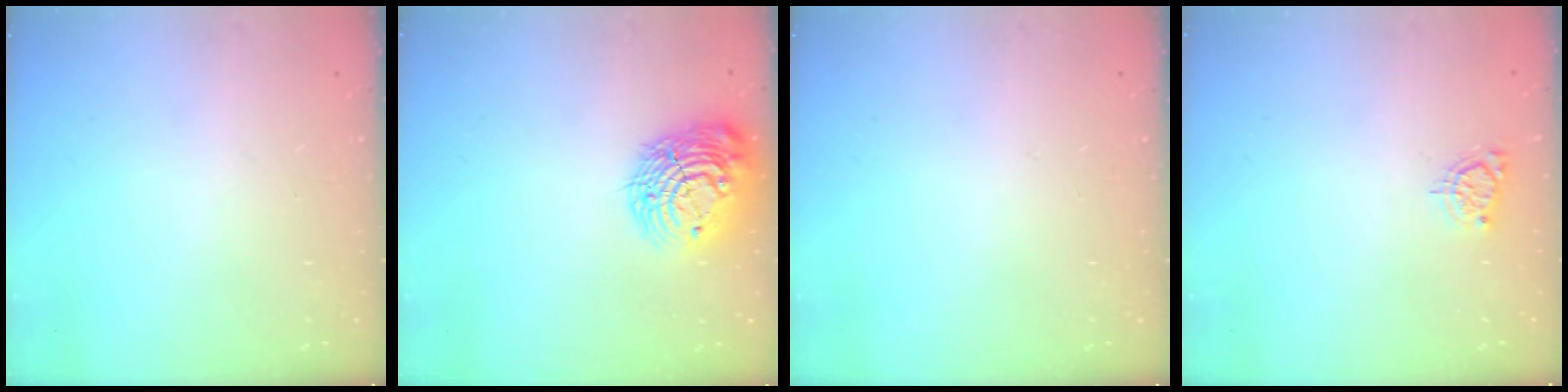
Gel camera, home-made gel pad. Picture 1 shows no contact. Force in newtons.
{"total": 15.0, "press": 14.9, "slide": 1.1}
{"total": 0.0}
{"total": 3.8, "press": 3.8, "slide": 0.5}